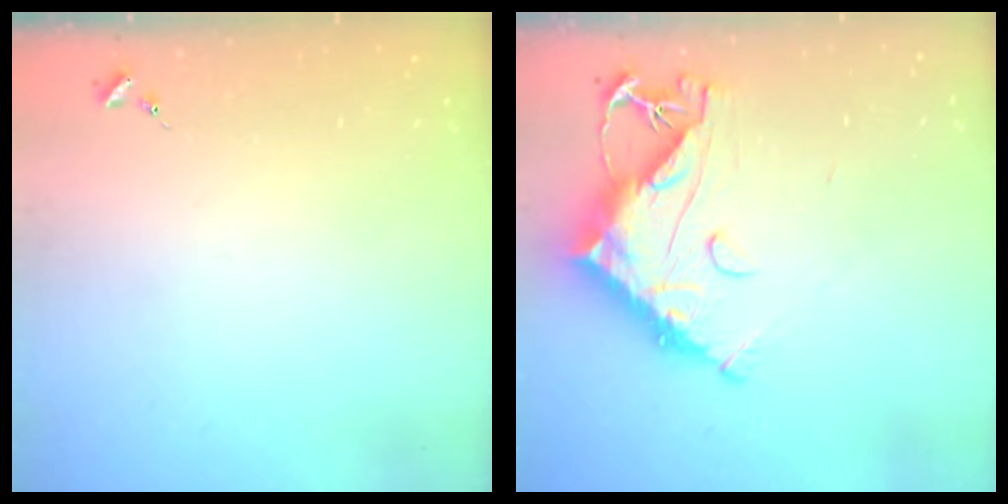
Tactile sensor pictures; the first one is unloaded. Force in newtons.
{"total": 15.1, "press": 15.1, "slide": 1.2}